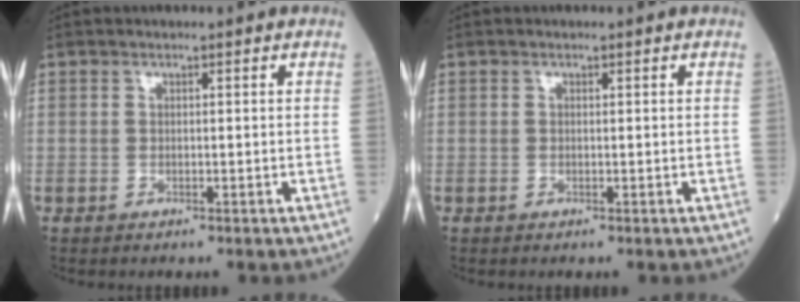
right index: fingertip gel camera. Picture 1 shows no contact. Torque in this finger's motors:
{"motor_torque": [-0.03, -0.03, -0.03, -0.01]}